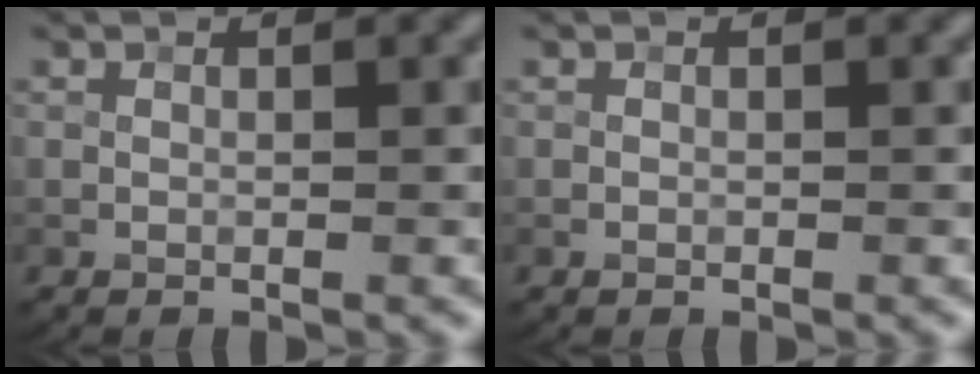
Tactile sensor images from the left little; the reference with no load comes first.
{"total": 0.0}